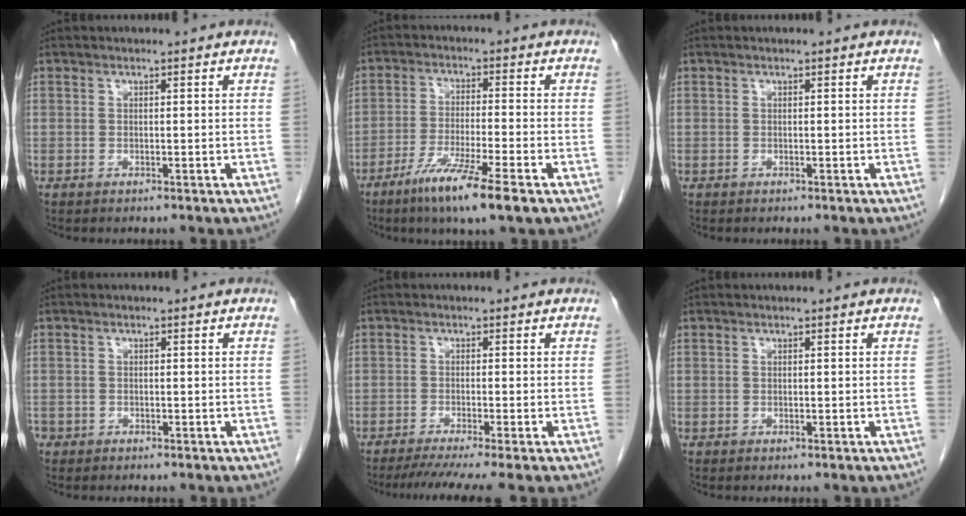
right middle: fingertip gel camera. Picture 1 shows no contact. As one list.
[{"total": 9.6, "force": [-5.8, -0.2, 7.7], "torque": [-0.144, -0.026, -0.101]}, {"total": 0.0}, {"total": 1.3, "force": [-0.7, 1.0, 0.2], "torque": [-0.008, 0.003, -0.014]}, {"total": 7.3, "force": [-5.9, -0.9, 4.2], "torque": [-0.055, -0.019, -0.093]}, {"total": 0.0}]